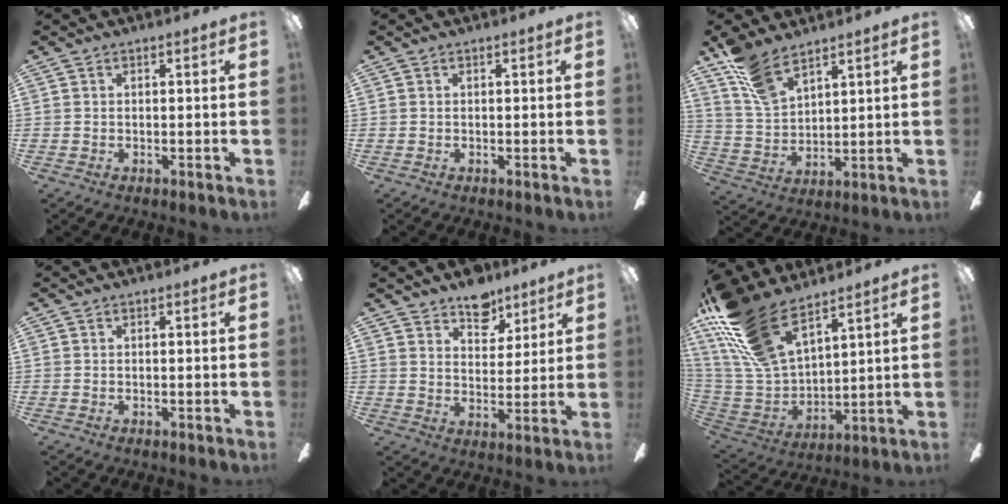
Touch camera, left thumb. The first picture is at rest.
{"total": 0.0}
{"total": 10.4, "force": [8.3, 3.8, 4.8], "torque": [-0.111, -0.040, 0.162]}
{"total": 0.0}
{"total": 8.8, "force": [6.9, 5.0, 2.4], "torque": [-0.017, -0.047, 0.123]}
{"total": 21.1, "force": [14.5, 9.4, 12.1], "torque": [-0.278, -0.083, 0.267]}